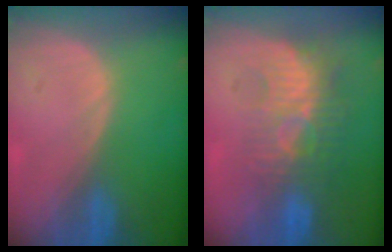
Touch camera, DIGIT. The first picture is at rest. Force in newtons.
{"total": 9.4, "press": 8.4, "slide": 4.1}